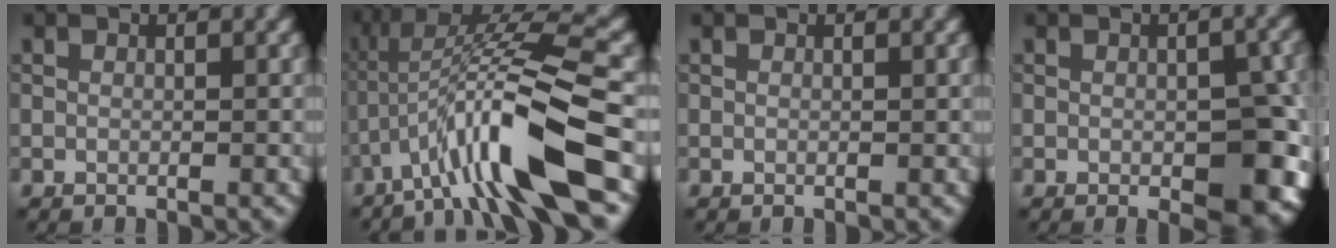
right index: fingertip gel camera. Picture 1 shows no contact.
{"total": 10.8, "force": [-4.3, 1.6, 9.7], "torque": [-0.176, 0.021, -0.073]}
{"total": 0.0}
{"total": 8.1, "force": [-1.9, 4.0, 6.8], "torque": [-0.083, -0.013, -0.016]}